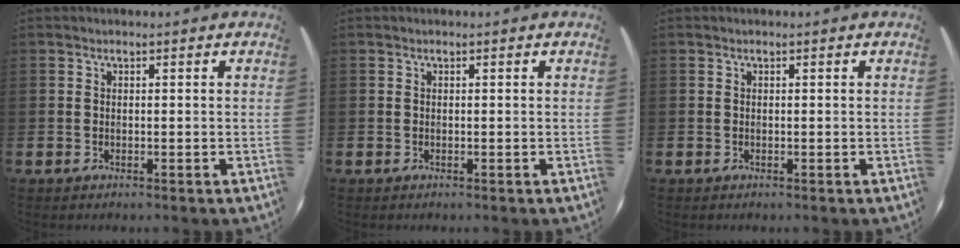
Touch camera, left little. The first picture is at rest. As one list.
[{"total": 0.0}, {"total": 0.0}]